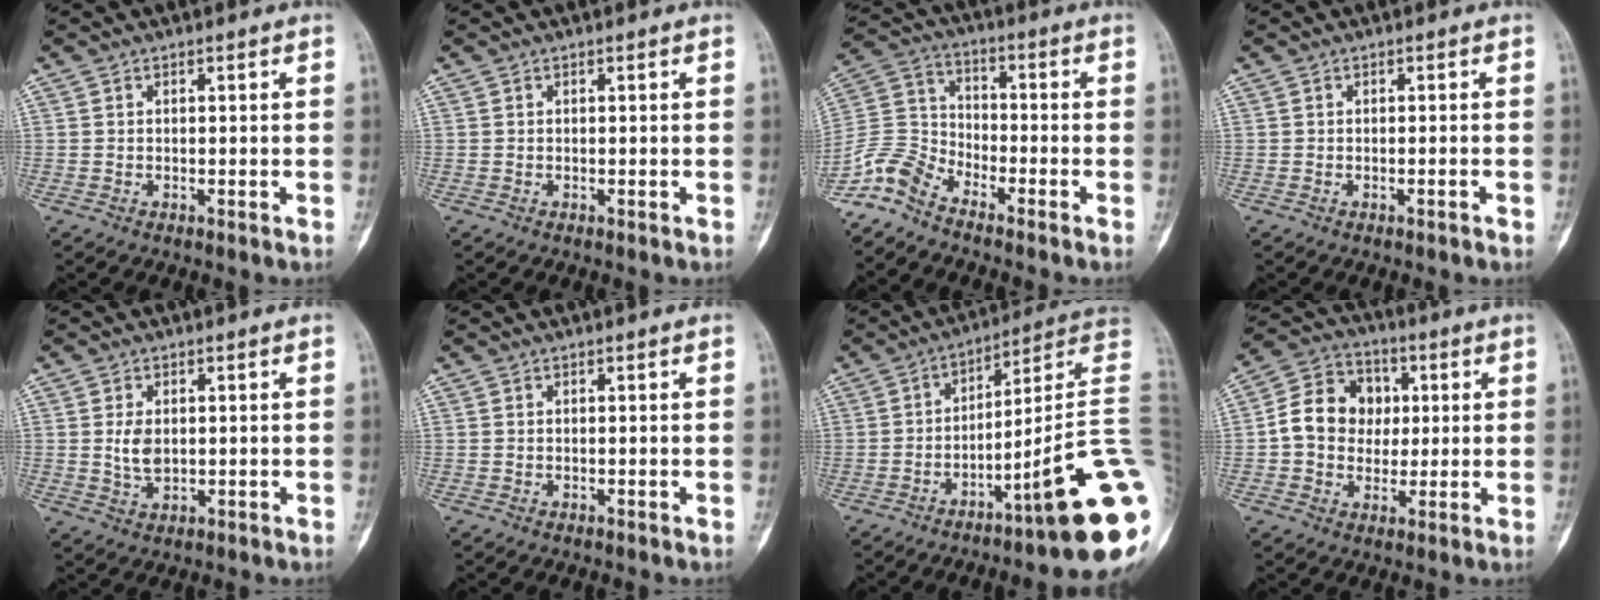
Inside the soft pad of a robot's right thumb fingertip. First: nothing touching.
{"total": 0.0}
{"total": 8.5, "force": [-7.3, 3.3, 2.9], "torque": [-0.068, 0.047, -0.161]}
{"total": 0.8, "force": [-0.5, 0.1, 0.6], "torque": [-0.016, 0.004, -0.004]}
{"total": 4.3, "force": [0.4, 2.7, 3.3], "torque": [-0.056, -0.008, 0.013]}
{"total": 0.0}
{"total": 21.0, "force": [-6.0, 1.7, 20.1], "torque": [-0.213, 0.051, -0.087]}
{"total": 12.3, "force": [0.9, 10.4, 6.6], "torque": [-0.083, 0.021, 0.006]}